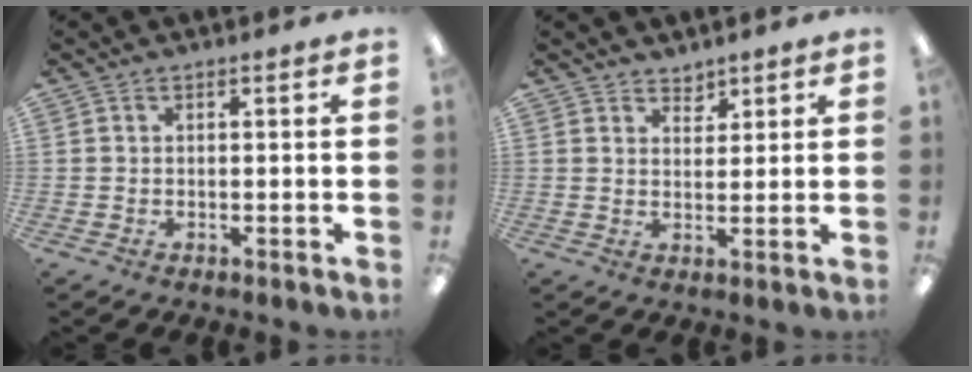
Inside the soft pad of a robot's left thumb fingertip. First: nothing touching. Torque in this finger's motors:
{"motor_torque": [-0.05, -0.11, -0.42, -0.01, -0.01]}